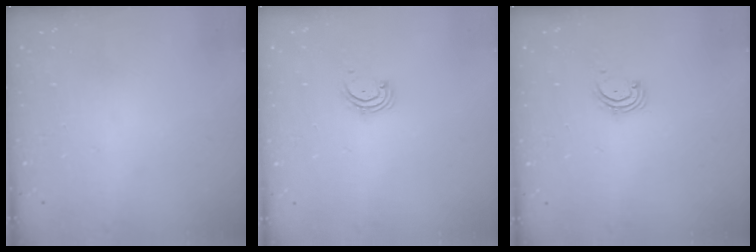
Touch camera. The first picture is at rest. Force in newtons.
{"total": 2.1, "press": 2.1, "slide": 0.3}
{"total": 2.1, "press": 2.1, "slide": 0.3}